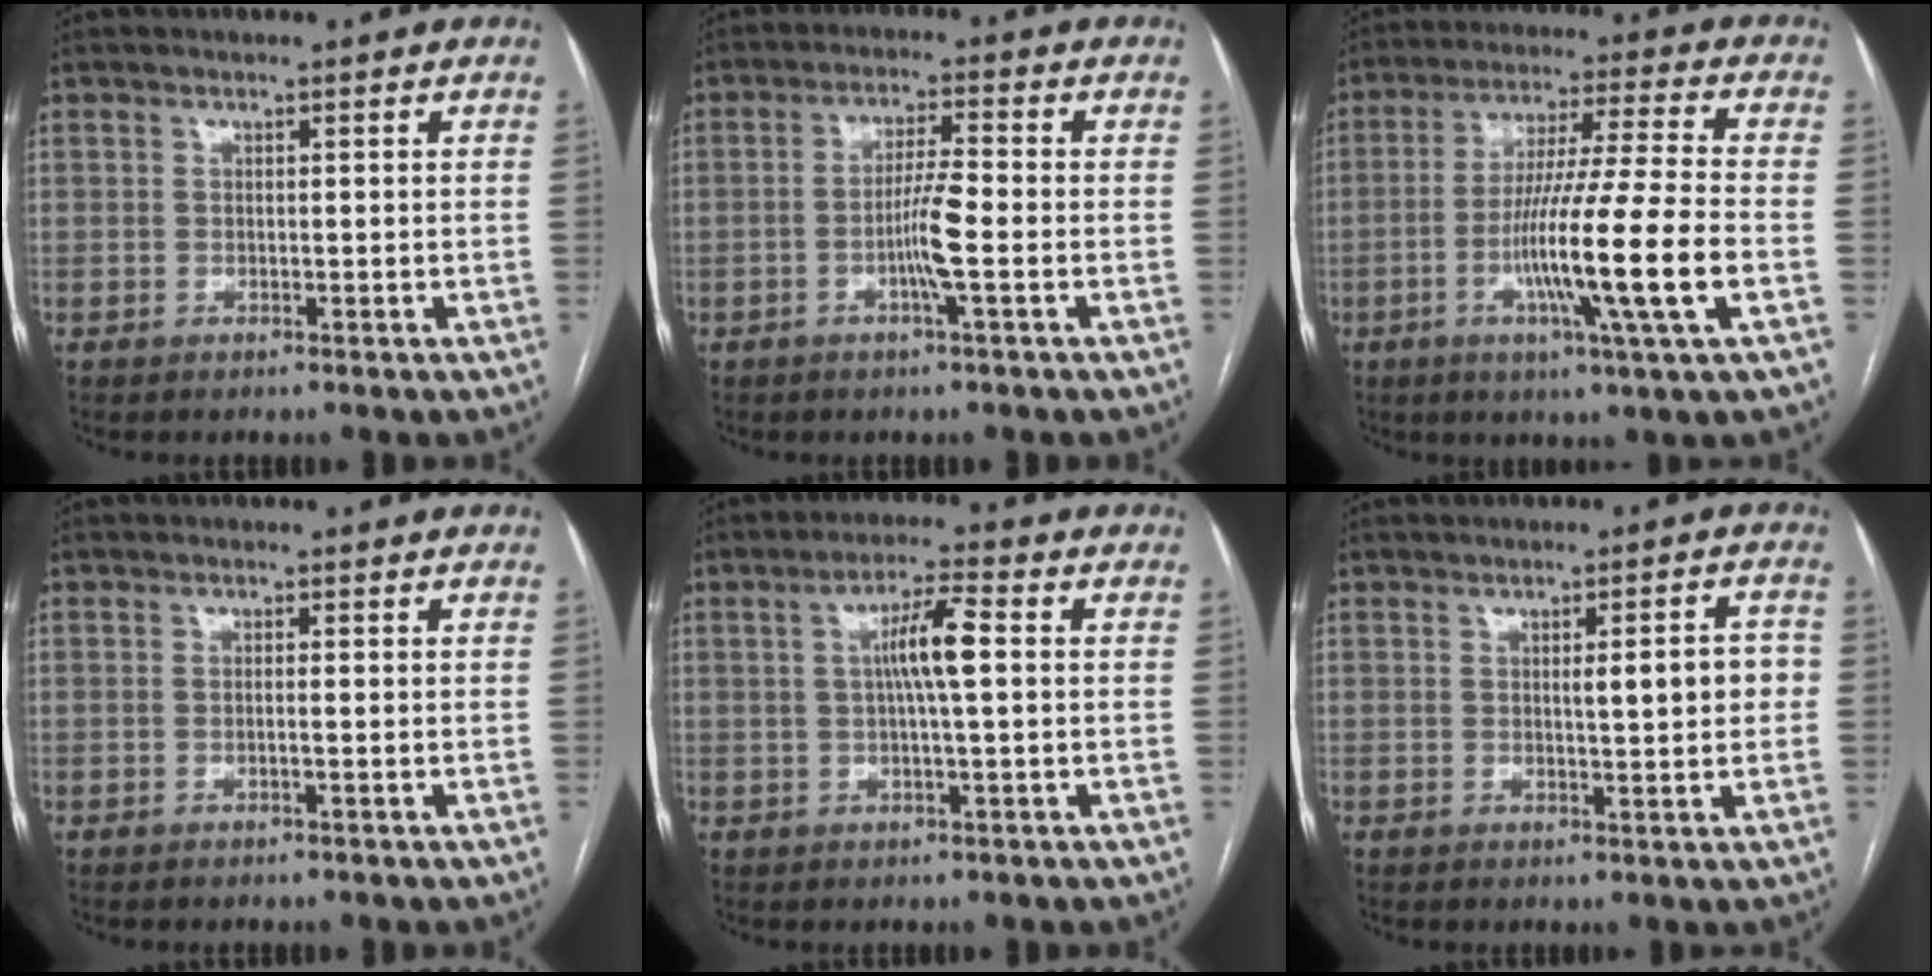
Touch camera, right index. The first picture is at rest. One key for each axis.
{"total": 5.5, "fx": -1.6, "fy": -0.1, "fz": 5.2, "tx": -0.104, "ty": 0.000, "tz": -0.030}
{"total": 15.5, "fx": -4.3, "fy": -1.2, "fz": 14.9, "tx": -0.274, "ty": -0.014, "tz": -0.082}
{"total": 0.7, "fx": -0.3, "fy": 0.0, "fz": 0.7, "tx": -0.011, "ty": 0.002, "tz": -0.005}
{"total": 6.2, "fx": 0.7, "fy": 0.3, "fz": 6.1, "tx": -0.111, "ty": 0.009, "tz": 0.010}
{"total": 5.2, "fx": 0.3, "fy": 0.9, "fz": 5.1, "tx": -0.068, "ty": 0.008, "tz": 0.004}